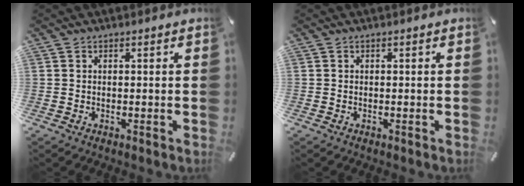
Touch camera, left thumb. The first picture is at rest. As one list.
[{"total": 0.0}]